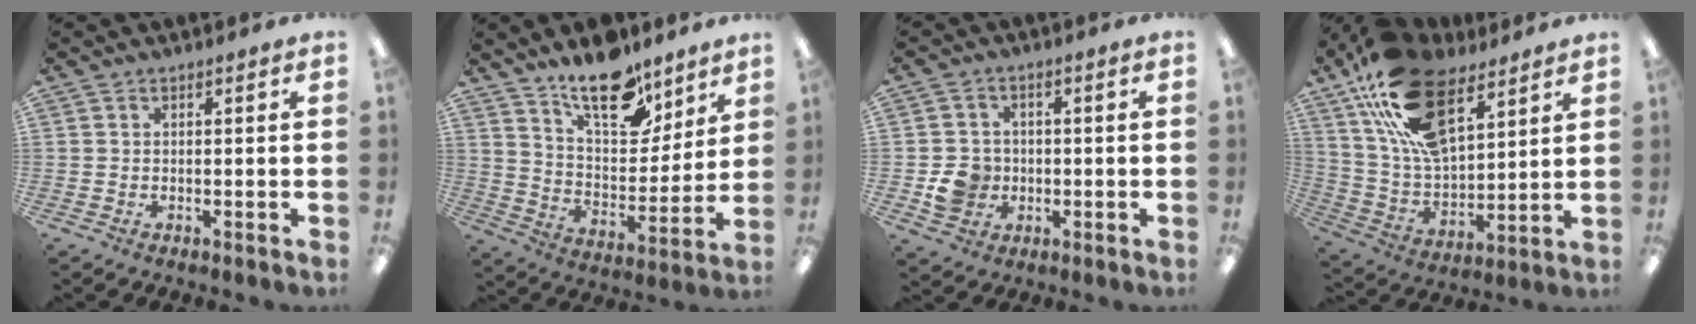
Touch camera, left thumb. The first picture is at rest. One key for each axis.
{"total": 16.4, "fx": 12.5, "fy": 7.1, "fz": 7.8, "tx": -0.119, "ty": -0.081, "tz": 0.221}
{"total": 6.7, "fx": -1.4, "fy": 6.2, "fz": 2.3, "tx": -0.039, "ty": 0.011, "tz": -0.024}
{"total": 22.6, "fx": 12.6, "fy": 11.8, "fz": 14.6, "tx": -0.287, "ty": -0.055, "tz": 0.227}